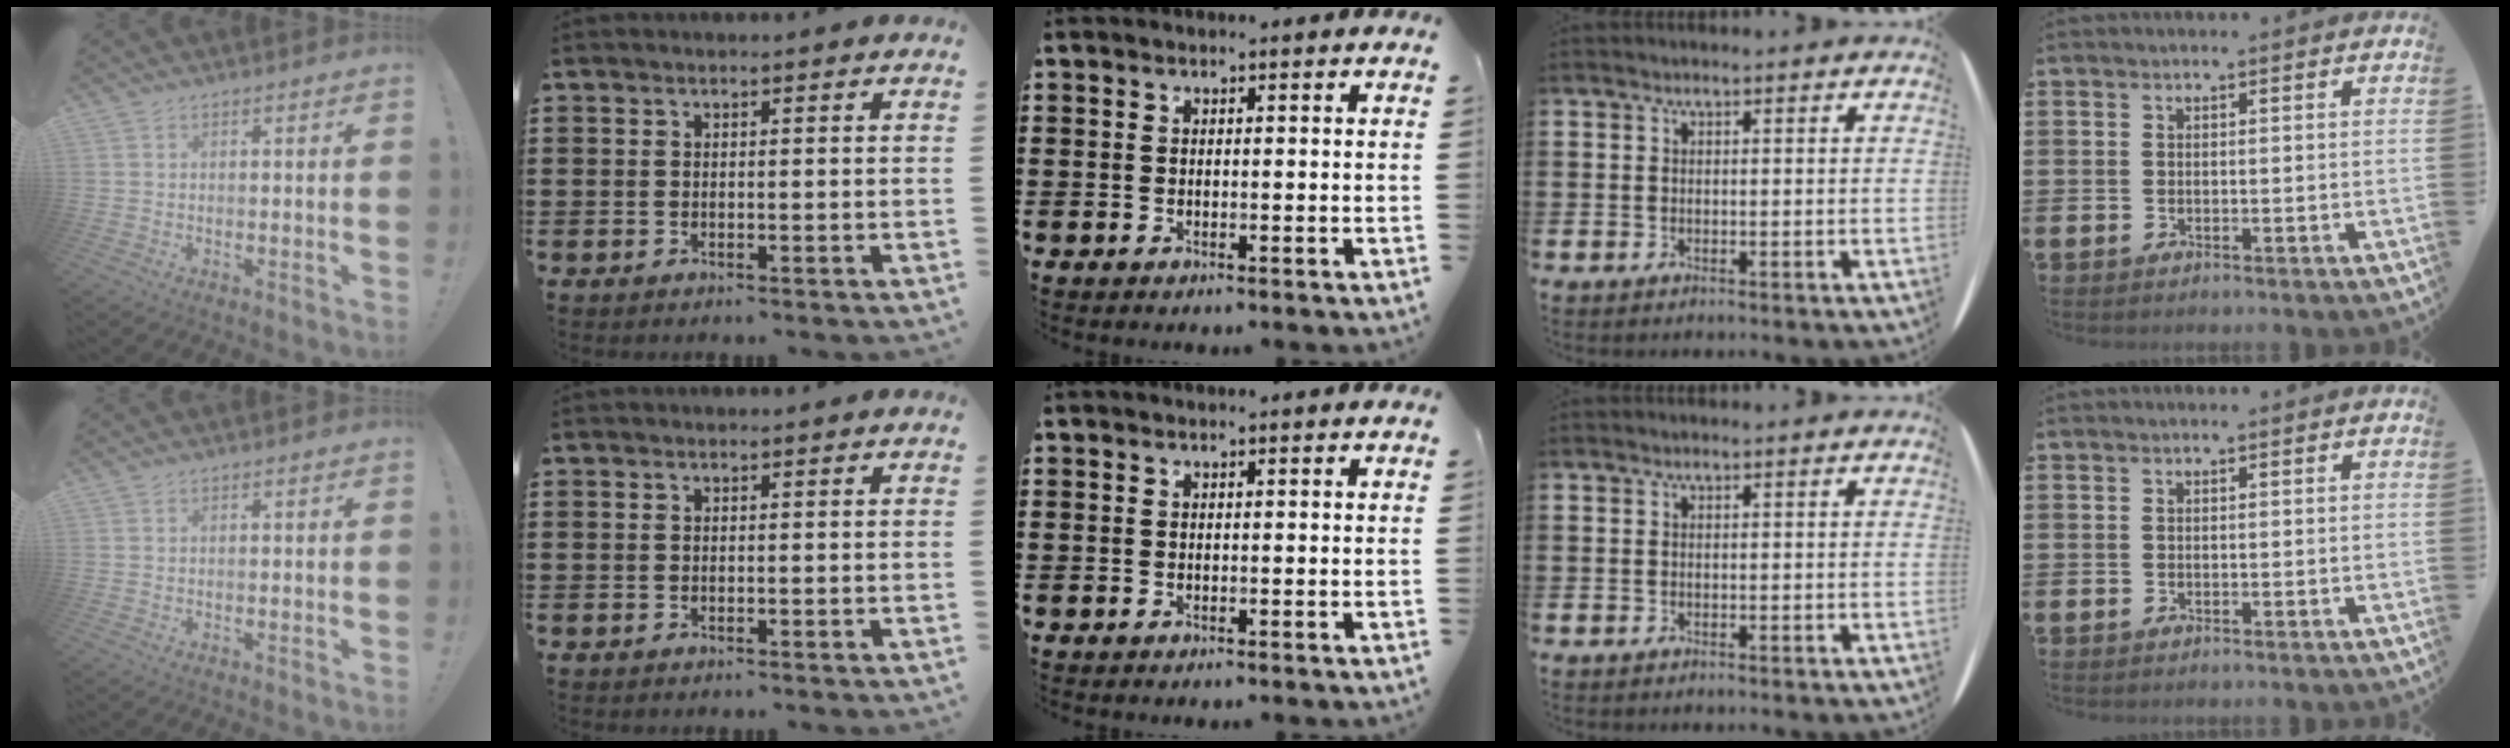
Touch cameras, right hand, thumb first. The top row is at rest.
{}